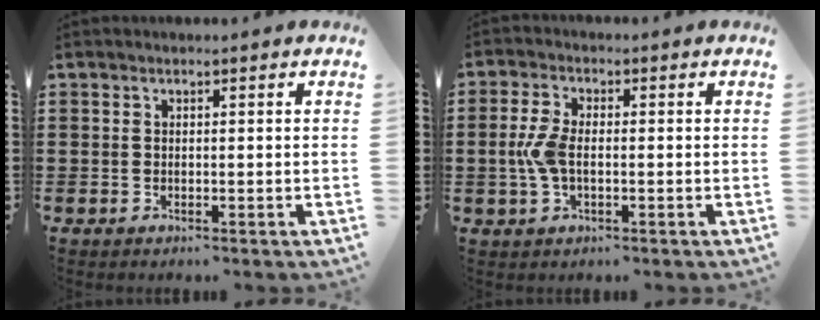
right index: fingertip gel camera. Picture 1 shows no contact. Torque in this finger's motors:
{"motor_torque": [1.21, 0.93, 0.25, 0.12]}